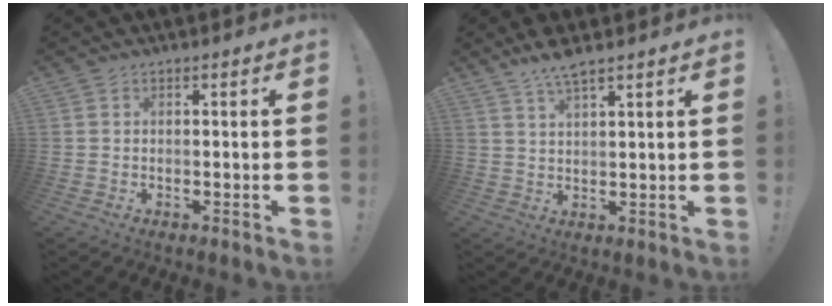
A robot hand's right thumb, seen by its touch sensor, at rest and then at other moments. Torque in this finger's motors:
{"motor_torque": [0.00, 0.00, -0.16, 0.22, 0.00]}